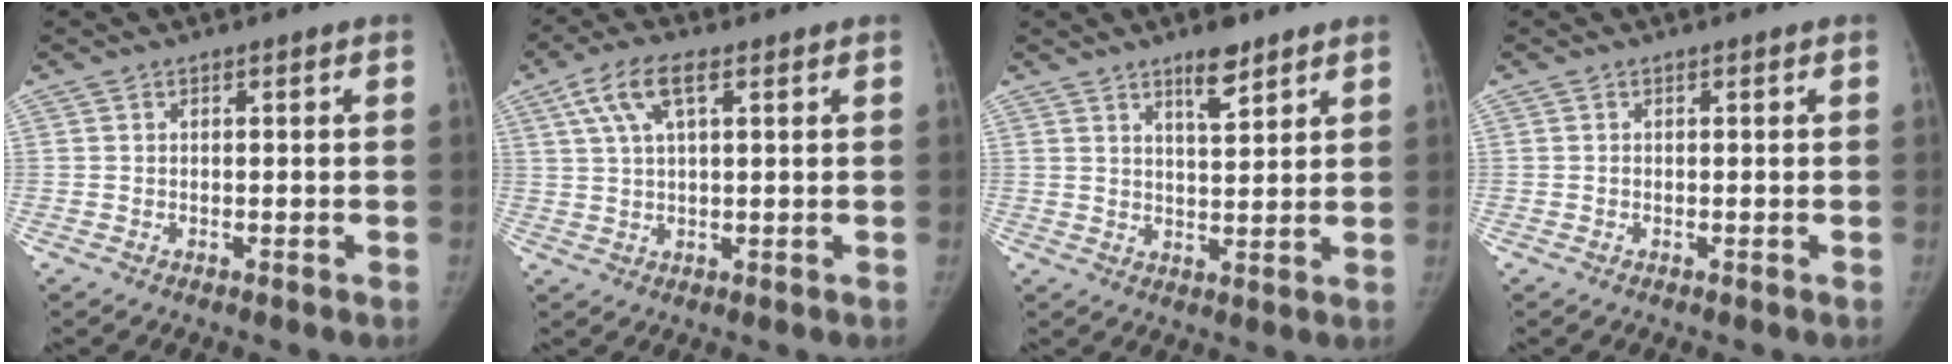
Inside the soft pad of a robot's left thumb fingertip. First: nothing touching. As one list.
[{"total": 8.0, "force": [3.6, 3.1, 6.4], "torque": [-0.132, 0.009, 0.069]}, {"total": 6.0, "force": [4.2, 1.8, 3.9], "torque": [-0.050, -0.030, 0.068]}, {"total": 0.0}]